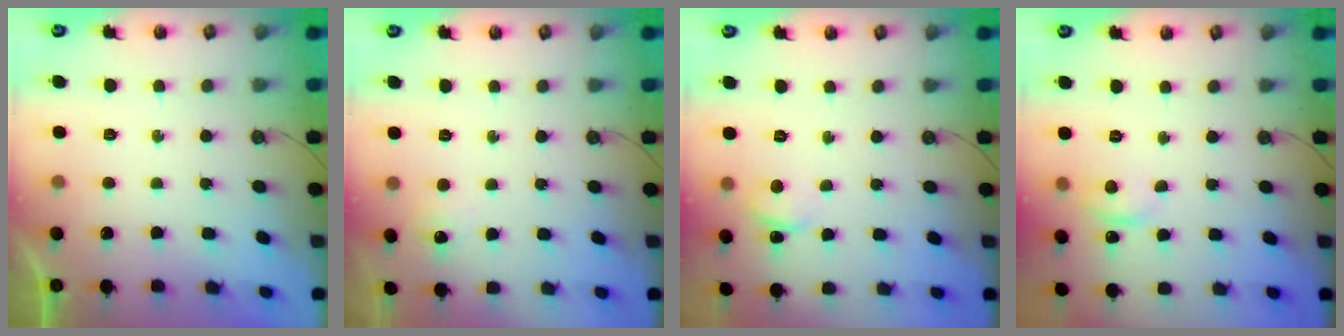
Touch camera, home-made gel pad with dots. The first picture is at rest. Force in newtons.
{"total": 3.8, "press": 3.8, "slide": 0.6}
{"total": 3.6, "press": 3.5, "slide": 0.4}
{"total": 3.5, "press": 3.4, "slide": 0.5}